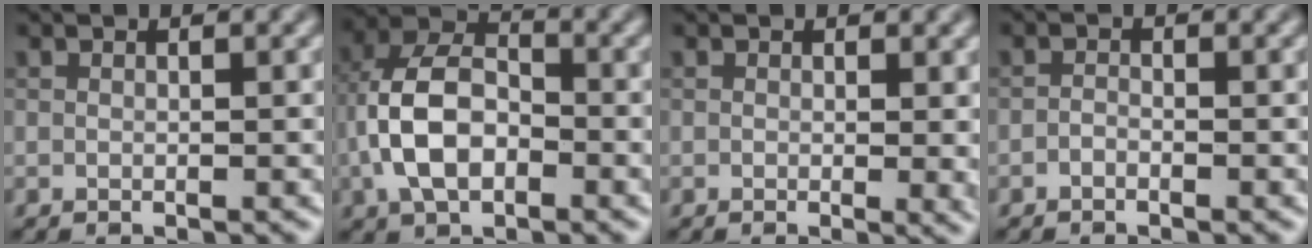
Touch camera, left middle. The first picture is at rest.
{"total": 6.7, "force": [-1.7, 4.0, 5.1], "torque": [-0.104, 0.014, -0.038]}
{"total": 2.0, "force": [0.2, 0.5, 1.9], "torque": [-0.020, -0.007, 0.003]}
{"total": 0.7, "force": [-0.6, 0.3, 0.3], "torque": [-0.006, 0.000, -0.012]}